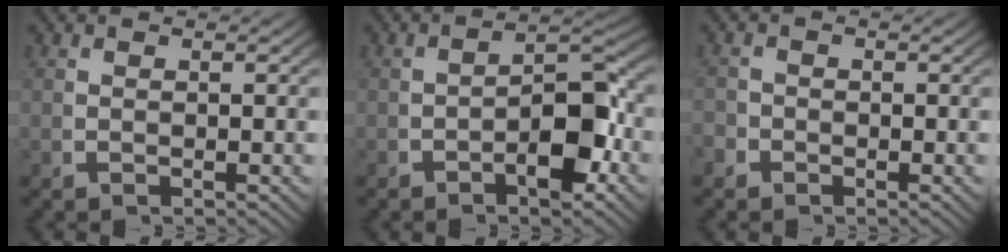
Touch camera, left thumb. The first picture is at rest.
{"total": 5.9, "force": [-1.1, 2.7, 5.1], "torque": [-0.072, -0.006, -0.017]}
{"total": 1.3, "force": [-0.8, 0.9, 0.0], "torque": [0.001, -0.008, -0.018]}